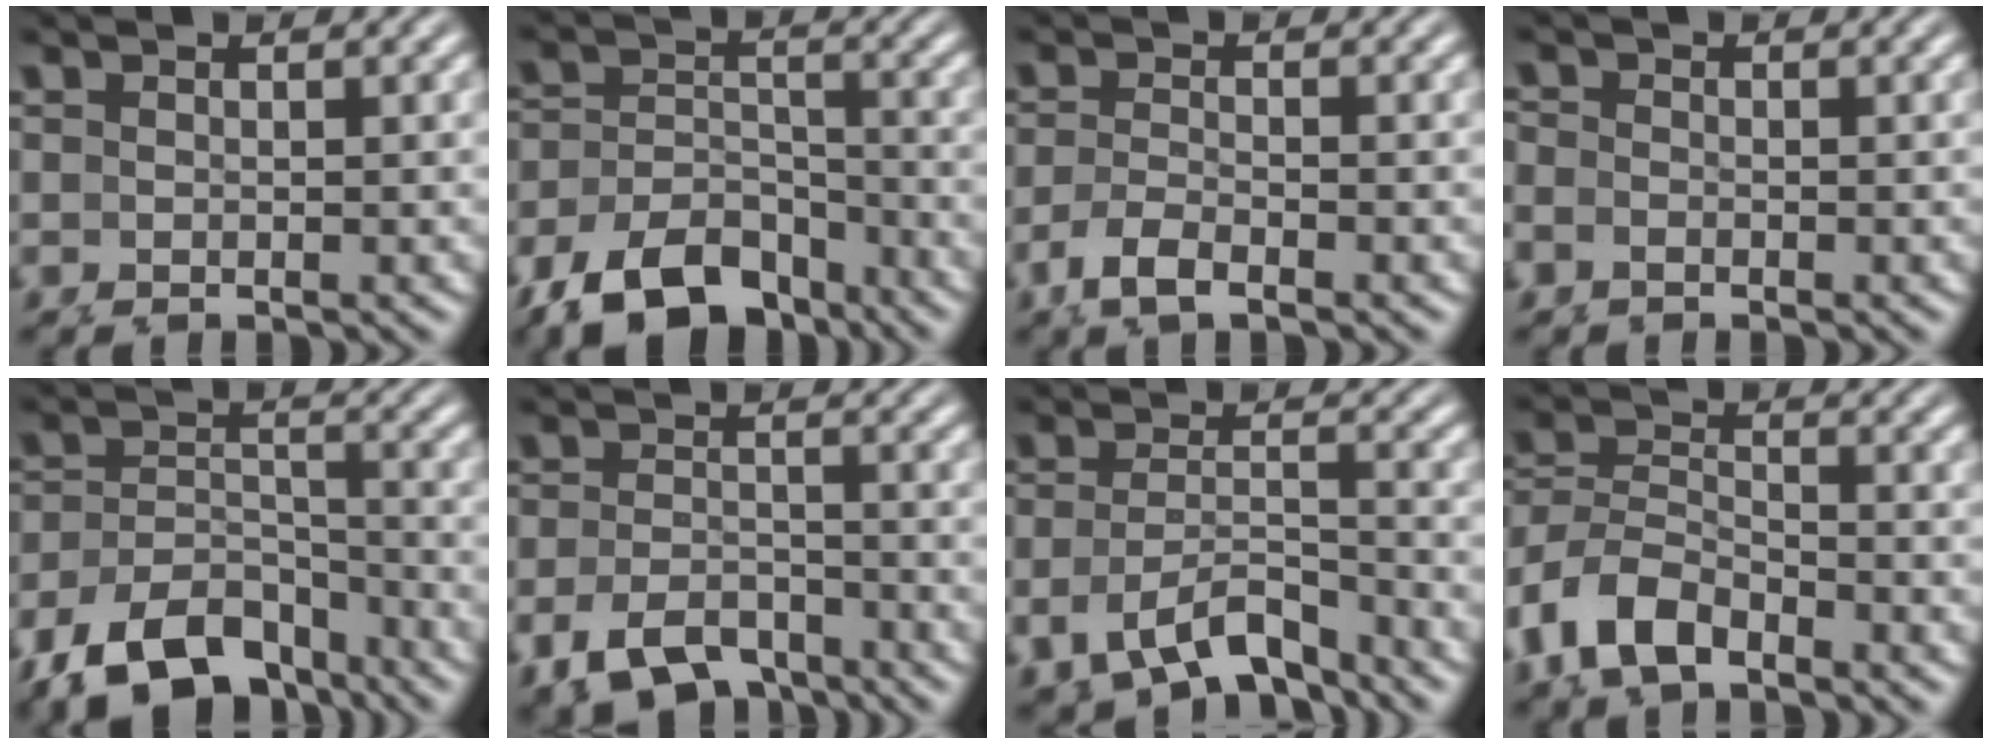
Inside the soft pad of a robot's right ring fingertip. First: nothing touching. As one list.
[{"total": 8.7, "force": [-5.9, 5.5, 3.2], "torque": [-0.074, -0.032, -0.086]}, {"total": 2.4, "force": [-1.6, 0.9, 1.5], "torque": [-0.033, -0.006, -0.025]}, {"total": 0.8, "force": [-0.3, 0.7, 0.1], "torque": [0.002, 0.002, -0.012]}, {"total": 9.7, "force": [-6.5, 6.3, 3.6], "torque": [-0.082, -0.035, -0.093]}, {"total": 6.0, "force": [-4.7, 3.3, 1.9], "torque": [-0.022, -0.012, -0.072]}, {"total": 5.3, "force": [-3.6, 2.9, 2.5], "torque": [-0.046, -0.024, -0.048]}, {"total": 6.2, "force": [-2.7, 5.2, 2.2], "torque": [-0.072, -0.013, -0.049]}]